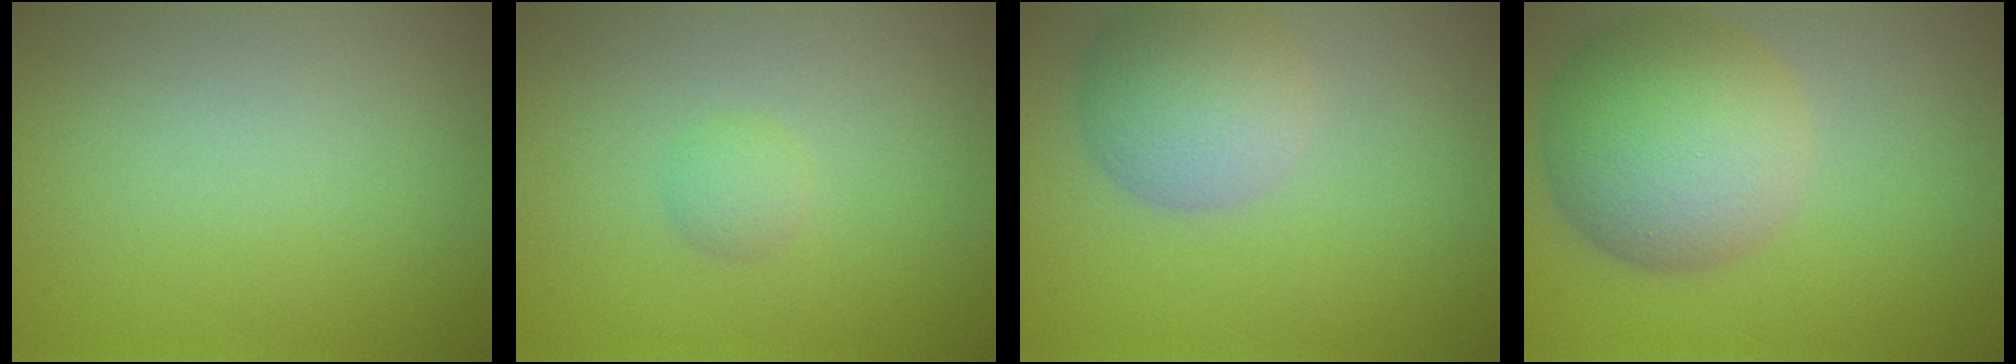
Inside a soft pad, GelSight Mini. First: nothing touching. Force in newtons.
{"total": 1.2, "press": 1.2, "slide": 0.1}
{"total": 5.5, "press": 5.5, "slide": 0.5}
{"total": 9.4, "press": 9.4, "slide": 0.4}